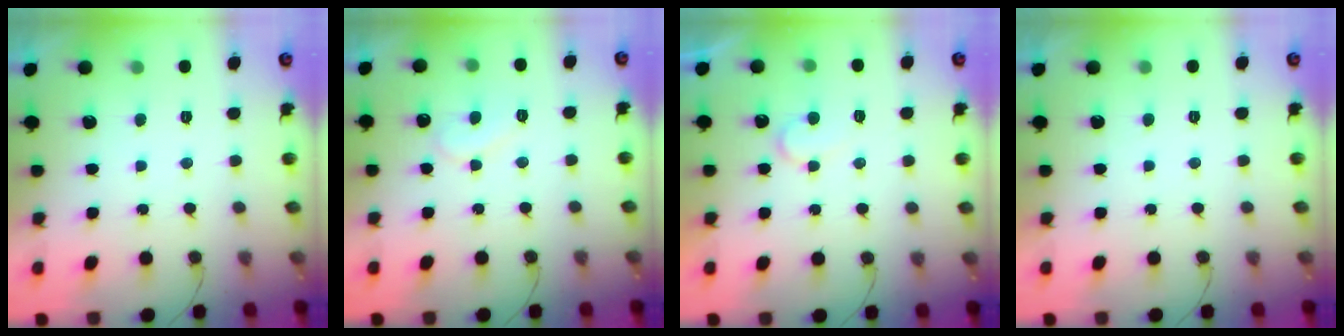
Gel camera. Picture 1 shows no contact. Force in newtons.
{"total": 7.5, "press": 7.4, "slide": 0.5}
{"total": 8.4, "press": 8.4, "slide": 0.7}
{"total": 1.7, "press": 1.7, "slide": 0.0}